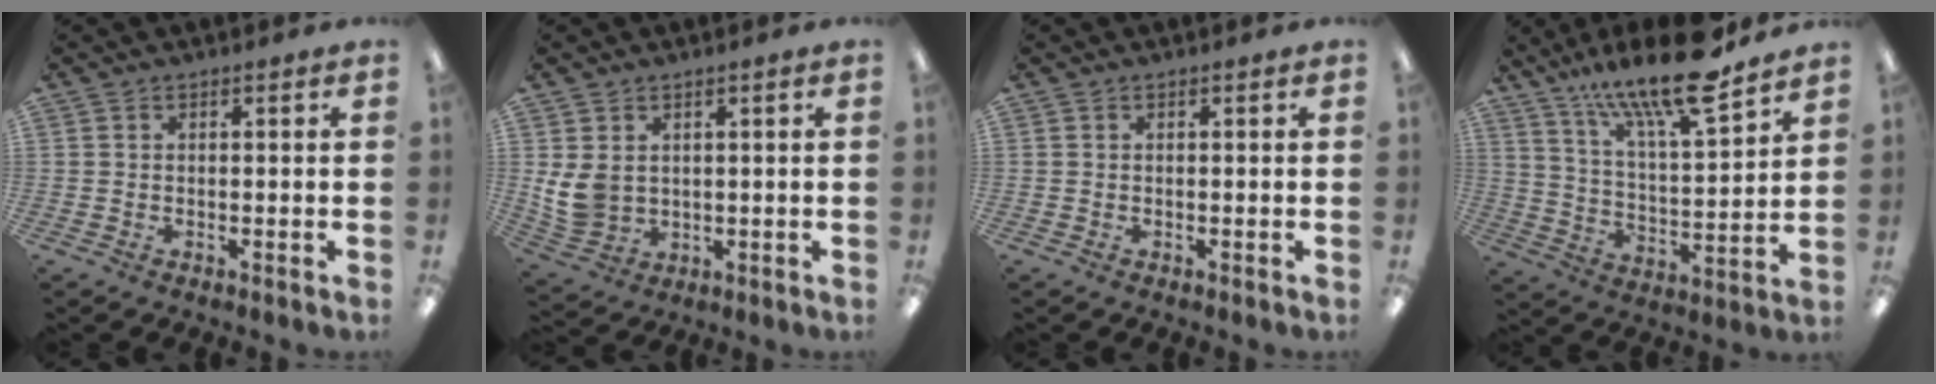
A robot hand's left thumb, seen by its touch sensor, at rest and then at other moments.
{"total": 6.4, "force": [1.7, 5.0, 3.6], "torque": [-0.092, -0.002, 0.037]}
{"total": 0.0}
{"total": 18.2, "force": [13.9, 4.3, 10.9], "torque": [-0.185, -0.088, 0.231]}